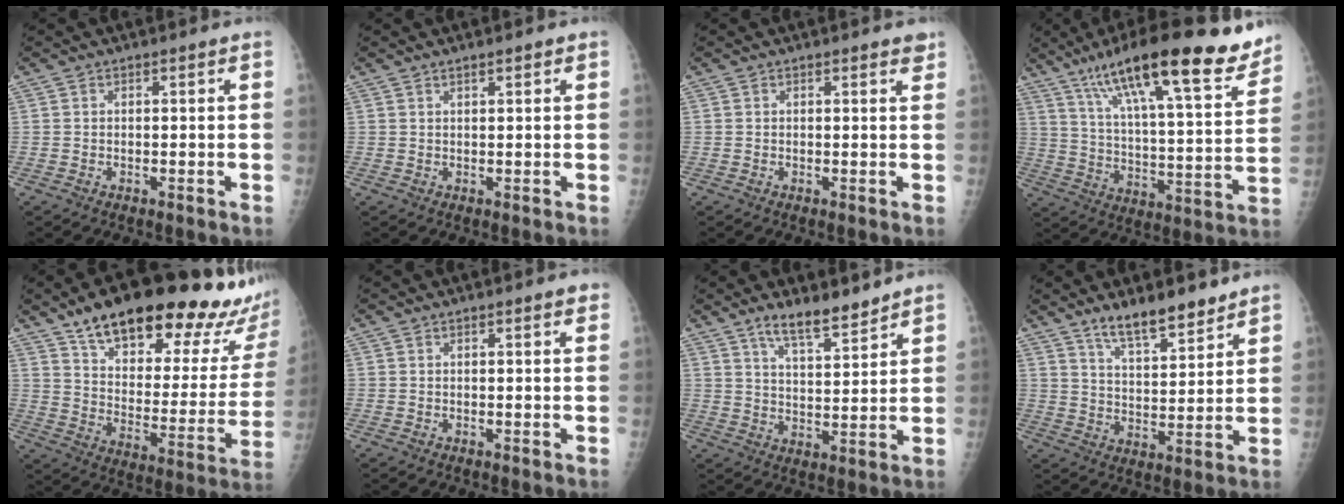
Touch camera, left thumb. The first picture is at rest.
{"total": 1.3, "force": [0.9, 0.3, 0.8], "torque": [-0.012, -0.003, 0.014]}
{"total": 1.3, "force": [1.0, 0.4, 0.7], "torque": [-0.002, -0.004, 0.009]}
{"total": 25.1, "force": [17.0, 5.6, 17.5], "torque": [-0.256, -0.045, 0.272]}
{"total": 30.4, "force": [22.1, 10.1, 18.2], "torque": [-0.226, -0.073, 0.312]}
{"total": 1.6, "force": [1.0, 0.3, 1.2], "torque": [-0.015, -0.002, 0.010]}
{"total": 8.1, "force": [6.5, 2.0, 4.4], "torque": [-0.062, -0.049, 0.116]}
{"total": 9.7, "force": [7.7, 2.5, 5.4], "torque": [-0.076, -0.055, 0.138]}